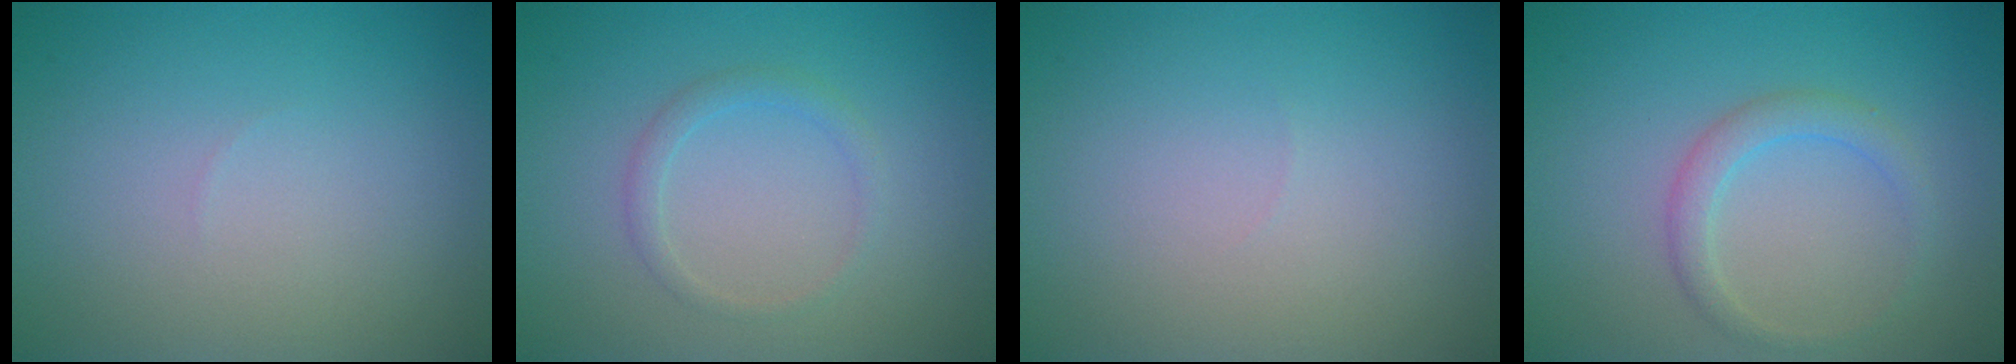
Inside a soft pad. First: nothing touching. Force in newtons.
{"total": 1.3, "press": 1.3, "slide": 0.1}
{"total": 0.0}
{"total": 2.1, "press": 2.1, "slide": 0.0}